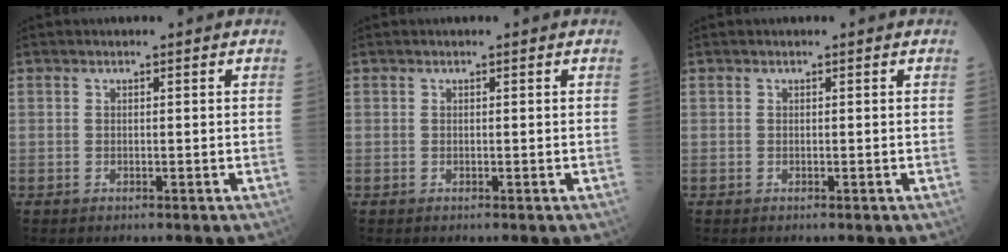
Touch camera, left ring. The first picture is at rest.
{"total": 0.0}
{"total": 0.0}